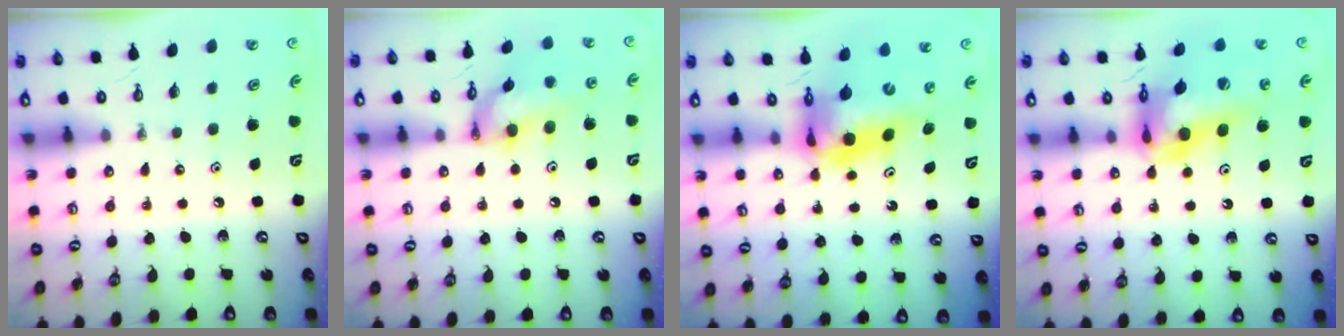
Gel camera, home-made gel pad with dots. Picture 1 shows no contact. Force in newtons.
{"total": 14.7, "press": 13.7, "slide": 5.1}
{"total": 11.2, "press": 10.9, "slide": 2.6}
{"total": 18.8, "press": 18.7, "slide": 1.7}